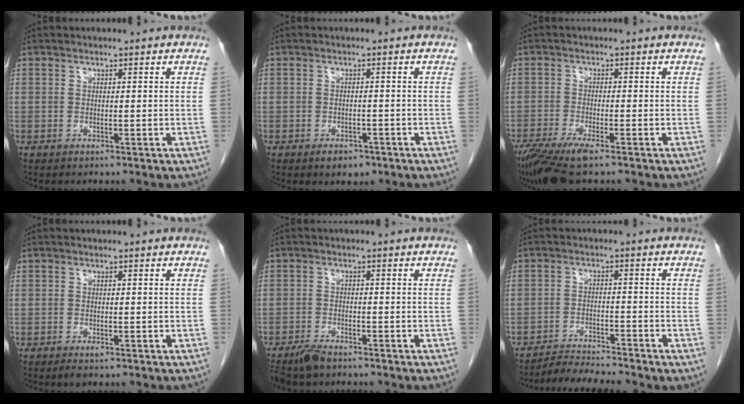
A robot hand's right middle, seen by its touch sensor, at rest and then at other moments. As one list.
[{"total": 2.7, "force": [-1.8, 1.5, 1.4], "torque": [-0.019, 0.002, -0.017]}, {"total": 7.8, "force": [-5.4, 1.0, 5.5], "torque": [-0.100, -0.020, -0.097]}, {"total": 1.2, "force": [-0.8, 0.4, 0.9], "torque": [-0.015, -0.002, -0.008]}, {"total": 4.0, "force": [-3.4, 1.1, 1.8], "torque": [-0.038, -0.008, -0.060]}, {"total": 4.1, "force": [-4.0, -0.8, 0.7], "torque": [-0.014, -0.017, -0.072]}]